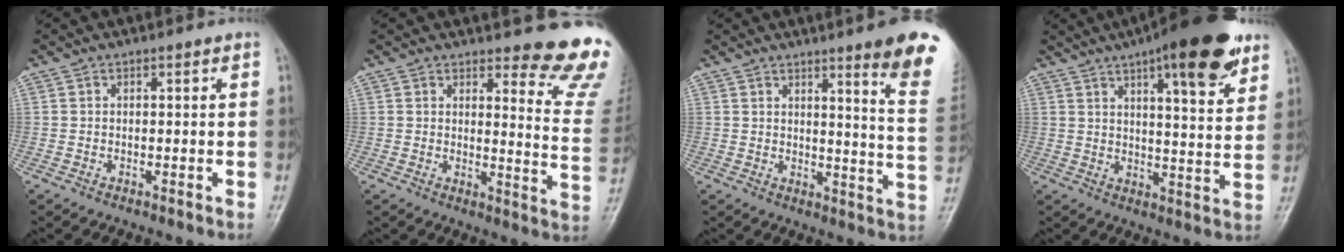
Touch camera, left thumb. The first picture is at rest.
{"total": 12.9, "force": [11.6, 2.2, 5.2], "torque": [-0.028, -0.131, 0.114]}
{"total": 13.3, "force": [8.7, 0.5, 10.1], "torque": [-0.108, -0.057, 0.099]}
{"total": 17.6, "force": [10.6, 4.6, 13.2], "torque": [-0.163, -0.041, 0.149]}